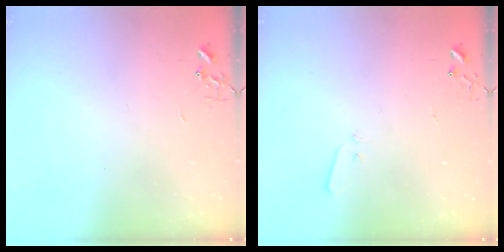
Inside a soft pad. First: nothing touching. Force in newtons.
{"total": 3.3, "press": 3.3, "slide": 0.4}